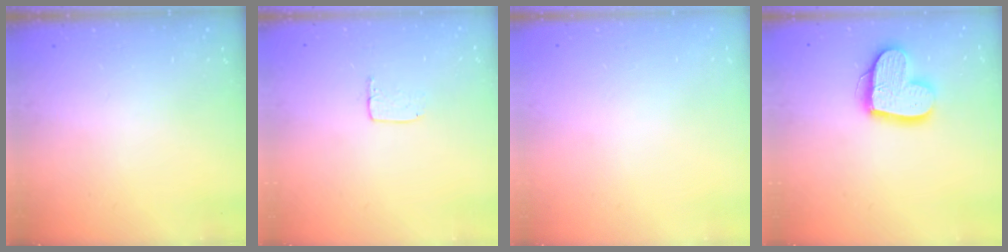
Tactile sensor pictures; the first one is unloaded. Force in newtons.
{"total": 5.2, "press": 5.2, "slide": 0.4}
{"total": 0.5, "press": 0.5, "slide": 0.1}
{"total": 14.6, "press": 14.6, "slide": 1.3}